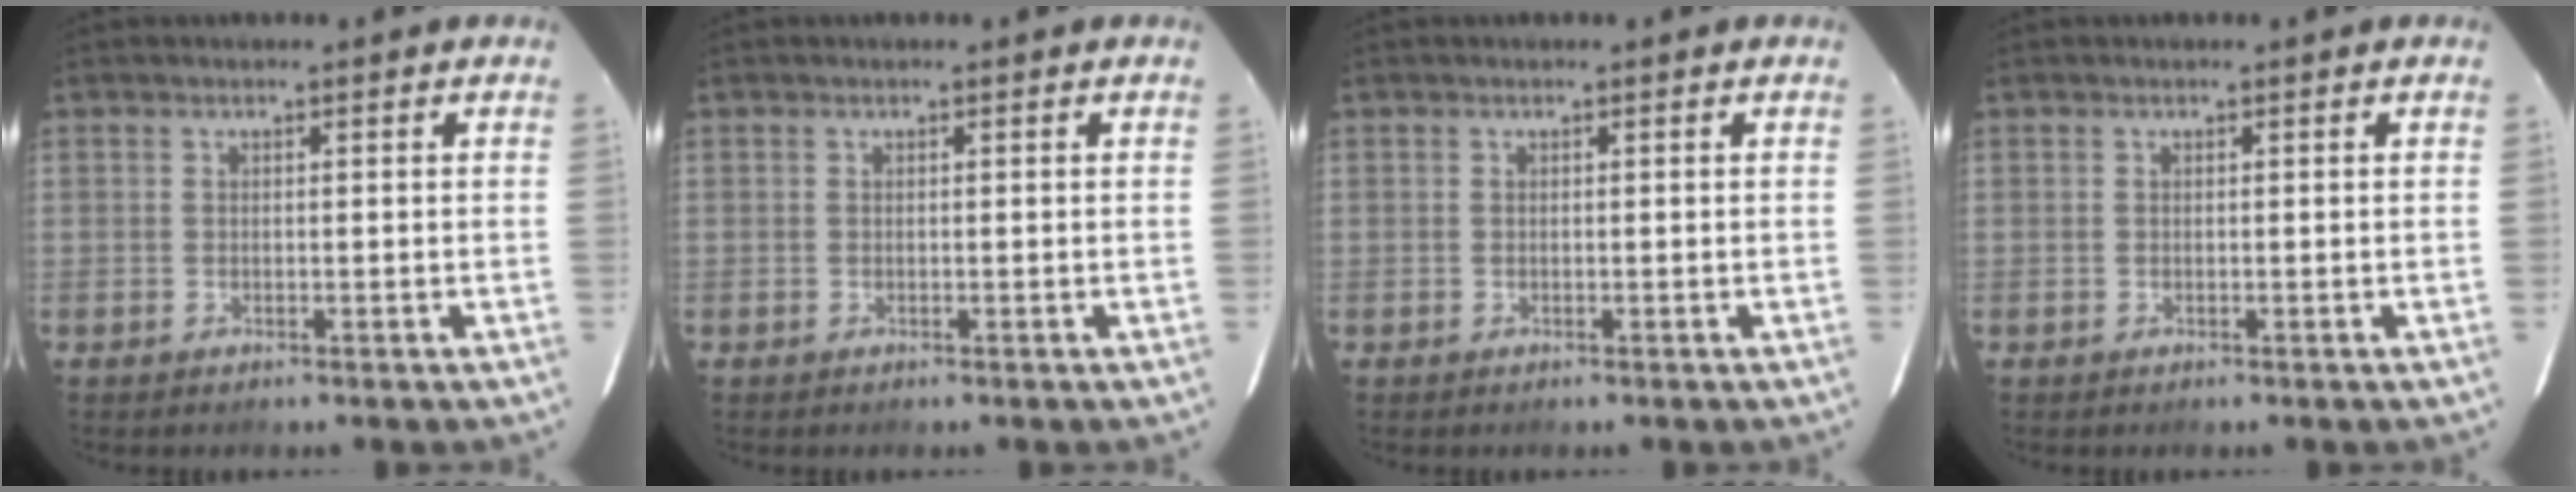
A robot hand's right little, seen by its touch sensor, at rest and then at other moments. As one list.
[{"total": 0.0}, {"total": 0.0}, {"total": 0.0}]